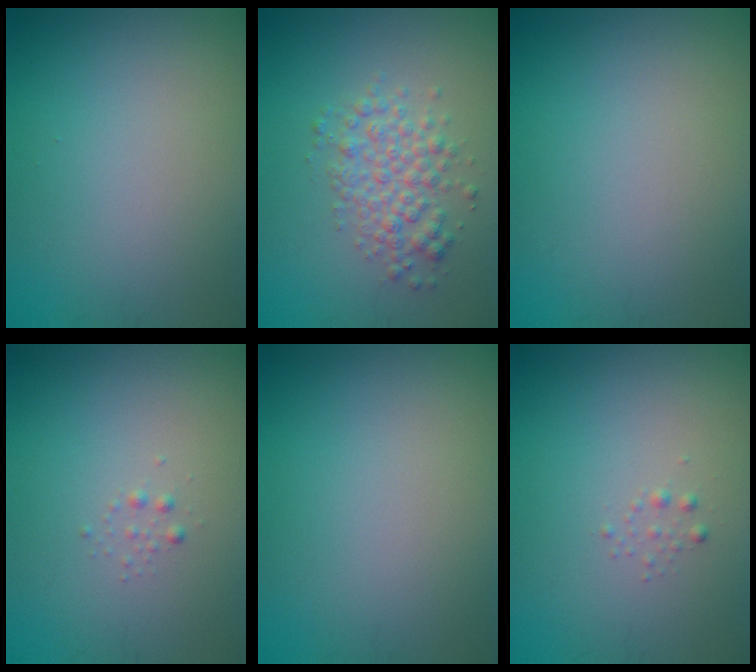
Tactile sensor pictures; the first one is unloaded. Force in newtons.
{"total": 3.5, "press": 3.5, "slide": 0.1}
{"total": 0.0}
{"total": 0.6, "press": 0.6, "slide": 0.0}
{"total": 0.0}
{"total": 0.6, "press": 0.6, "slide": 0.1}